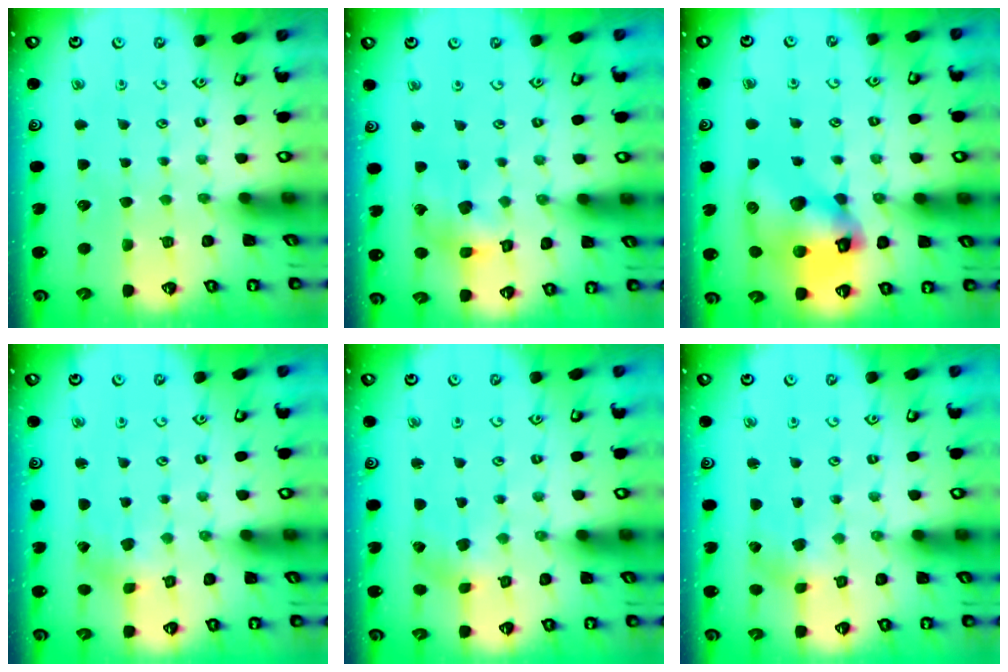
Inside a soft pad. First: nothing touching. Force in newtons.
{"total": 9.9, "press": 9.8, "slide": 1.3}
{"total": 16.3, "press": 16.2, "slide": 2.5}
{"total": 0.8, "press": 0.7, "slide": 0.3}
{"total": 1.2, "press": 1.2, "slide": 0.2}
{"total": 1.2, "press": 1.2, "slide": 0.2}